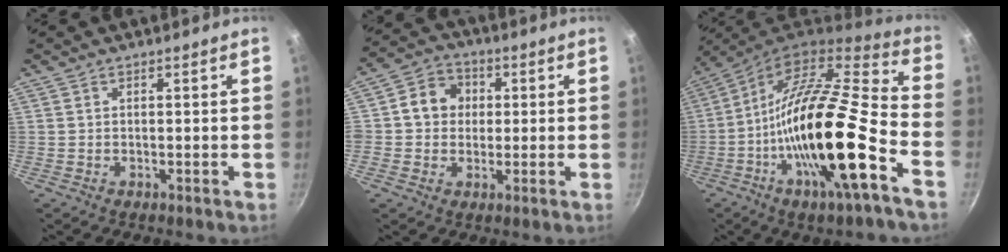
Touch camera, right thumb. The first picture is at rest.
{"total": 9.3, "force": [1.0, 8.2, 4.2], "torque": [-0.035, 0.013, -0.003]}
{"total": 23.6, "force": [-8.2, 5.4, 21.5], "torque": [-0.352, 0.029, -0.158]}